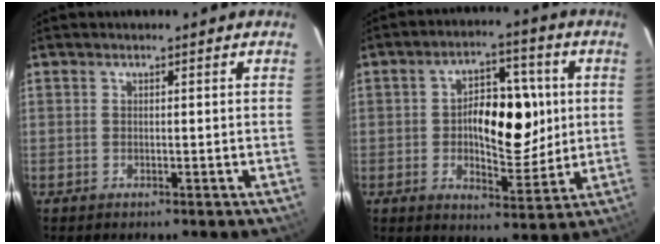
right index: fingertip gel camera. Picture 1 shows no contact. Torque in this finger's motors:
{"motor_torque": [0.99, 0.16, 0.27, 0.11]}